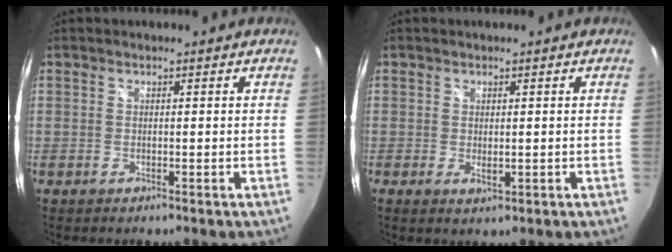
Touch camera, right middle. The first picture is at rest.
{"total": 1.7, "force": [-0.1, 0.9, 1.5], "torque": [-0.023, -0.003, 0.000]}